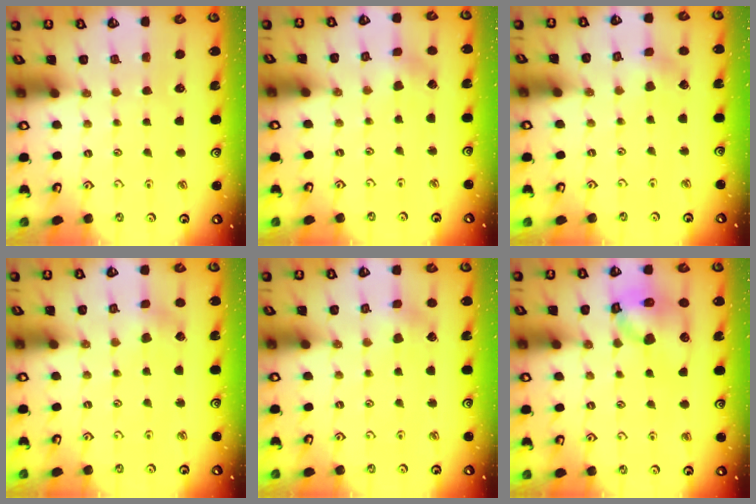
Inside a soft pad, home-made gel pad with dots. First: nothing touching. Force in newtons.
{"total": 0.9, "press": 0.9, "slide": 0.2}
{"total": 2.2, "press": 2.2, "slide": 0.2}
{"total": 1.8, "press": 1.8, "slide": 0.3}
{"total": 1.9, "press": 1.9, "slide": 0.2}
{"total": 13.4, "press": 13.2, "slide": 2.0}